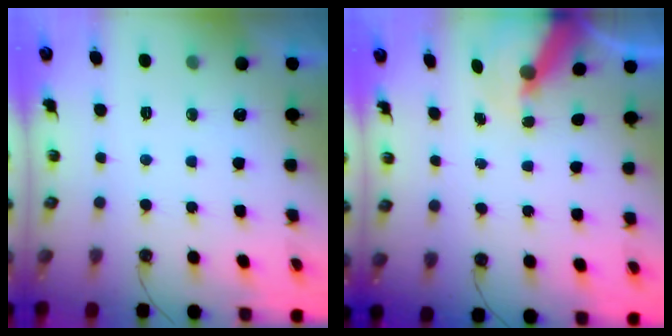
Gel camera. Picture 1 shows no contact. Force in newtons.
{"total": 8.2, "press": 8.1, "slide": 0.9}